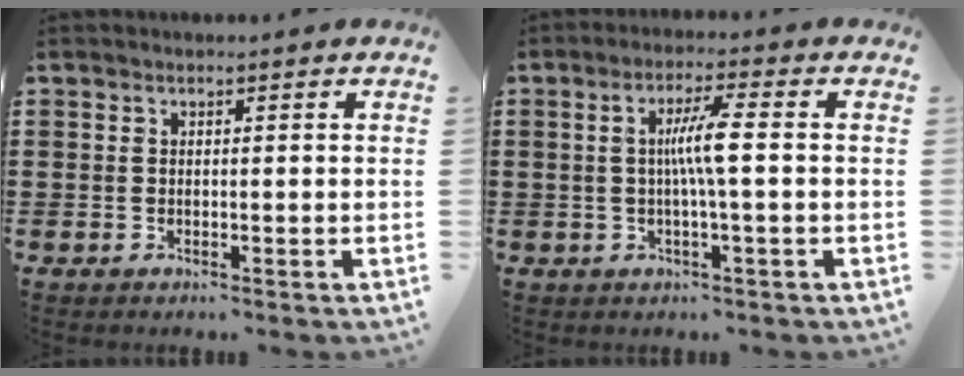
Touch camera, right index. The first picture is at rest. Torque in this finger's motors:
{"motor_torque": [0.95, -0.42, 0.31, 0.17]}